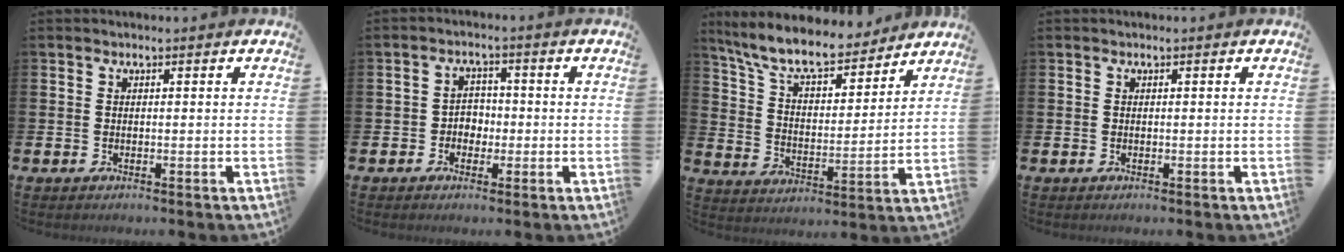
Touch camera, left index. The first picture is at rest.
{"total": 2.7, "force": [-0.9, 2.4, 1.0], "torque": [-0.018, 0.006, -0.024]}
{"total": 9.8, "force": [8.8, 2.3, 3.5], "torque": [-0.104, -0.056, 0.155]}
{"total": 0.0}